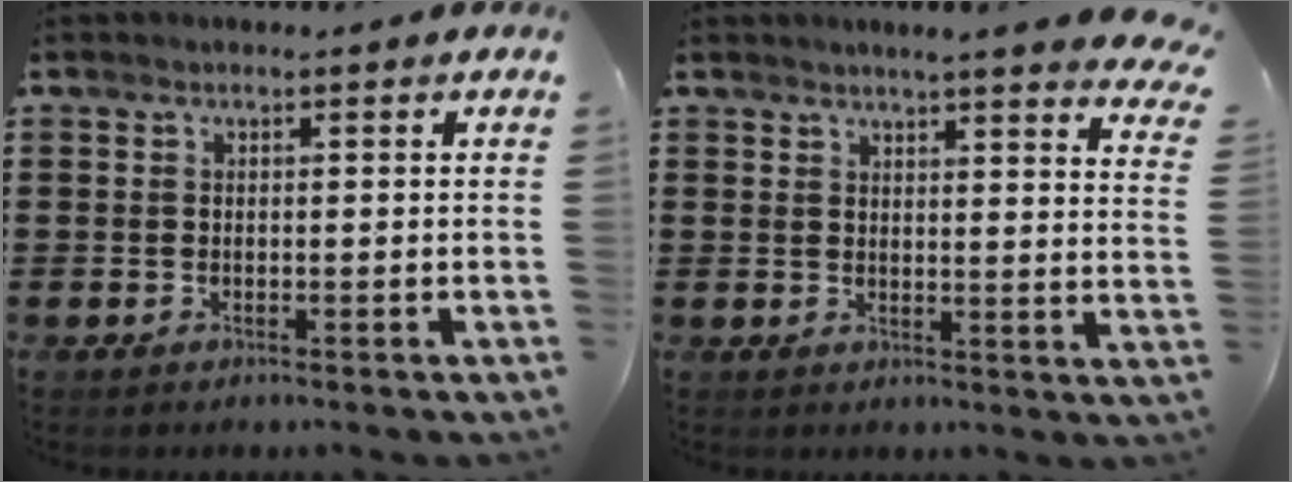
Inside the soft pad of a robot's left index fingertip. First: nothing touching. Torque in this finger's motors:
{"motor_torque": [2.14, 0.00, 0.52, 0.04]}